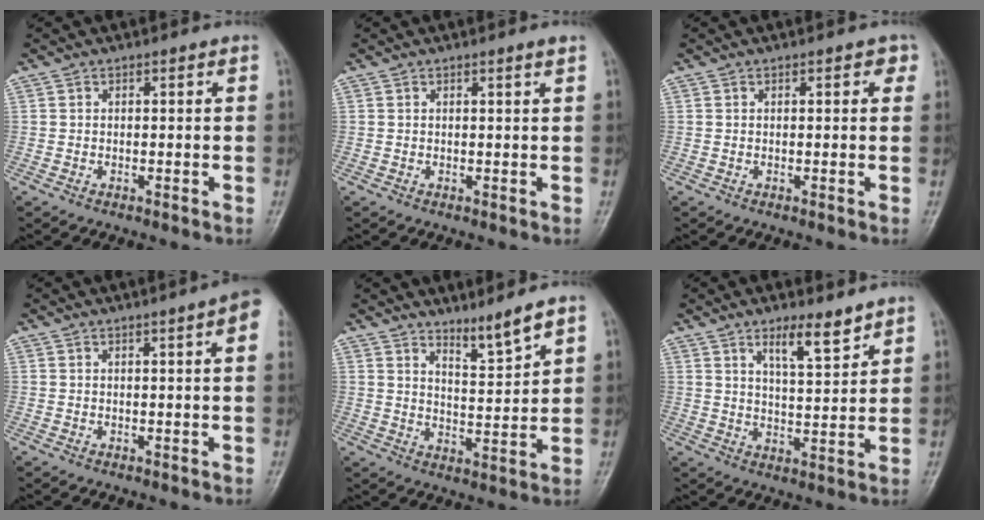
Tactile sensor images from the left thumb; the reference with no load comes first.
{"total": 1.0, "force": [0.6, -0.3, 0.7], "torque": [-0.019, -0.006, 0.012]}
{"total": 2.1, "force": [0.9, 1.1, 1.6], "torque": [-0.010, 0.001, 0.008]}
{"total": 5.7, "force": [2.5, 0.3, 5.1], "torque": [-0.057, 0.004, 0.027]}
{"total": 5.5, "force": [4.6, -0.2, 3.1], "torque": [-0.051, -0.053, 0.088]}
{"total": 7.0, "force": [5.0, 1.5, 4.6], "torque": [-0.066, -0.041, 0.084]}